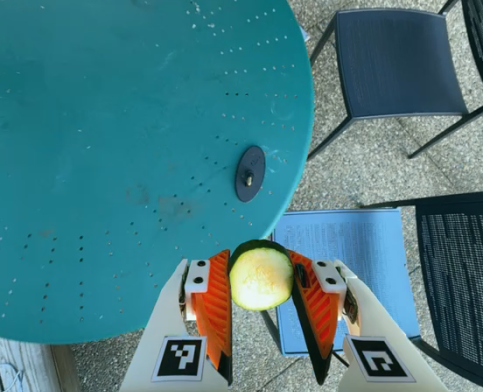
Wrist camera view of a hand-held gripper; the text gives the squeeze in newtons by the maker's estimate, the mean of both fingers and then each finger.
{"total": 13.6, "left": 14.0, "right": 13.2}